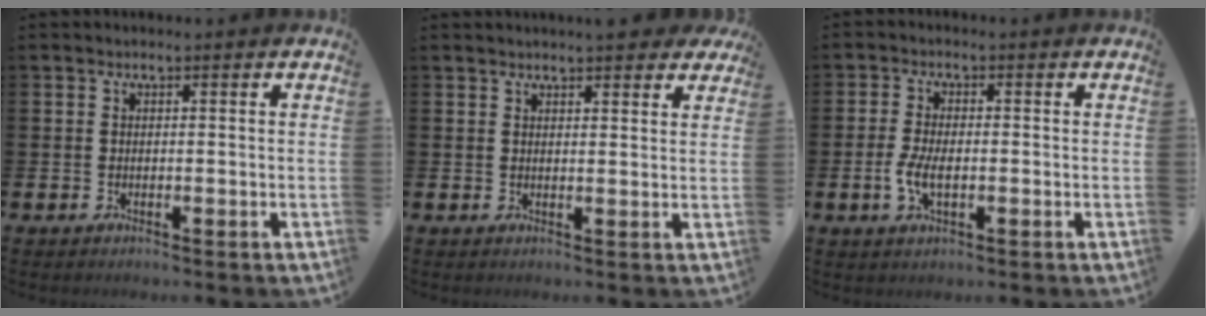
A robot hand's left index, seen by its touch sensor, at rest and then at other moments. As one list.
[{"total": 2.4, "force": [2.4, 0.3, 0.3], "torque": [-0.002, -0.012, 0.042]}, {"total": 3.9, "force": [-0.7, 1.8, 3.3], "torque": [-0.065, 0.002, -0.014]}]